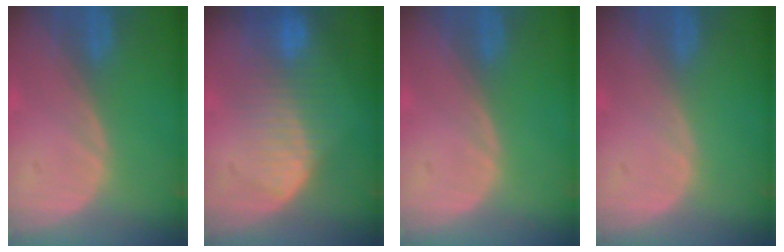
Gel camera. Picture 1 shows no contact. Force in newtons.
{"total": 8.3, "press": 7.3, "slide": 4.0}
{"total": 0.0}
{"total": 0.0}